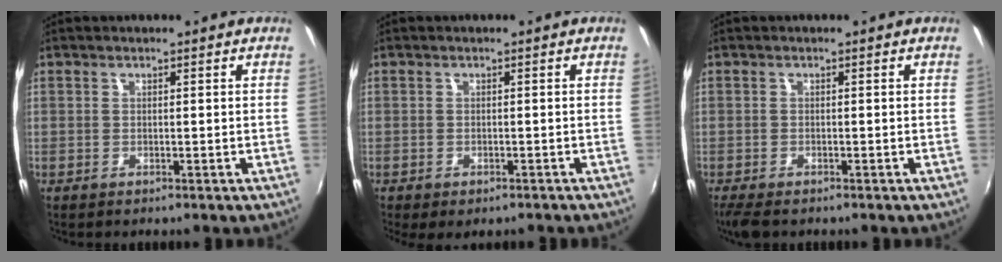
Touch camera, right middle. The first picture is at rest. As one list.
[{"total": 3.1, "force": [-2.2, 1.3, 1.8], "torque": [-0.034, -0.018, -0.026]}, {"total": 4.0, "force": [-3.1, 1.2, 2.3], "torque": [-0.052, -0.021, -0.054]}]